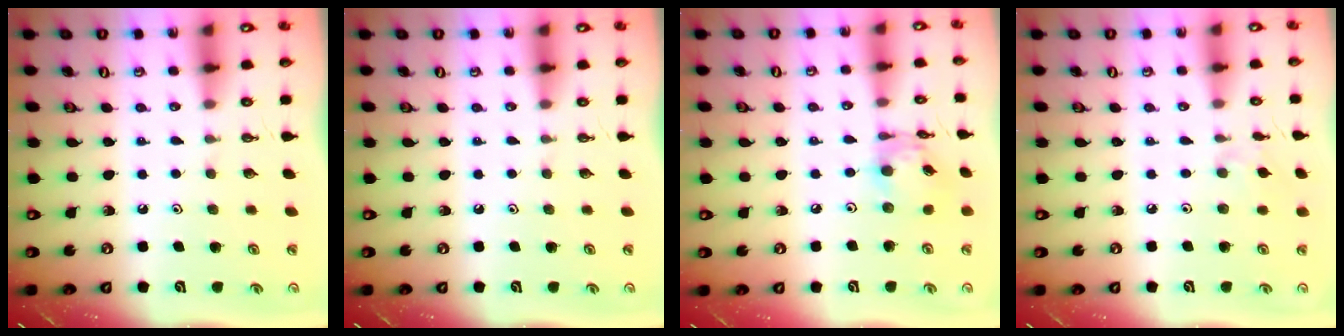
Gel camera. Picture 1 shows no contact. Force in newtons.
{"total": 0.0}
{"total": 12.4, "press": 12.4, "slide": 1.0}
{"total": 2.1, "press": 2.1, "slide": 0.4}